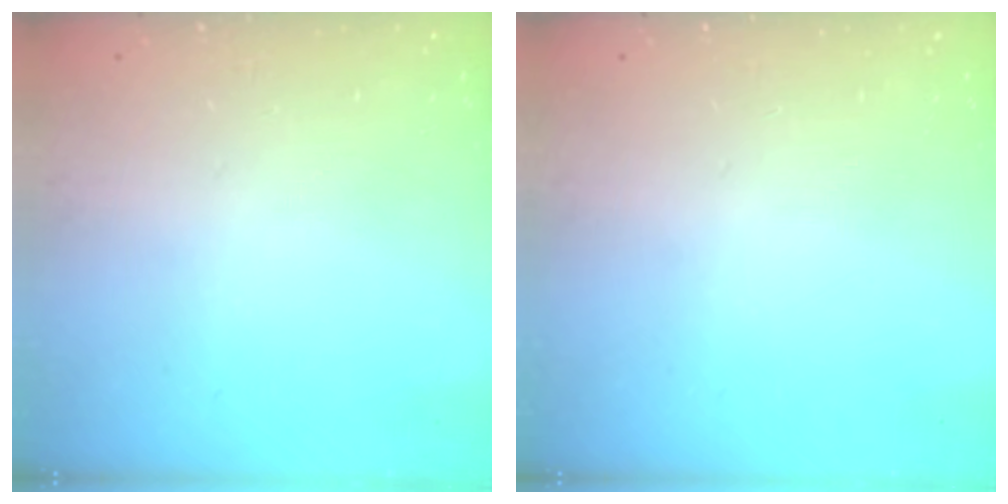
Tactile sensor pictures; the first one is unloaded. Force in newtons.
{"total": 0.0}